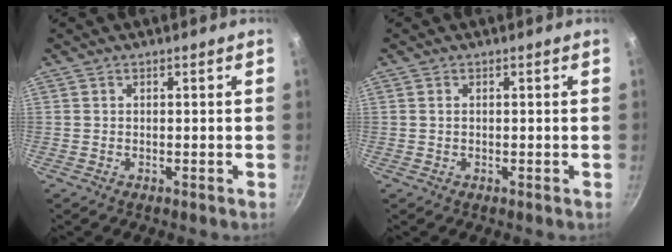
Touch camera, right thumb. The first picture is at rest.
{"total": 0.7, "force": [0.2, 0.5, 0.5], "torque": [-0.011, 0.001, 0.004]}